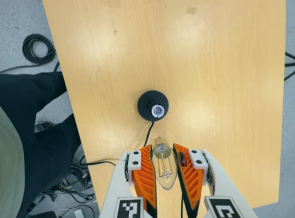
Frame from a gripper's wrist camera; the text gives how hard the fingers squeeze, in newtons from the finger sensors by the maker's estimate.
{"total": 23.7, "left": 25.7, "right": 21.6}